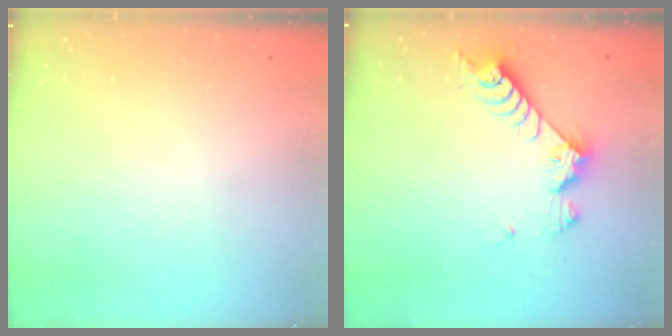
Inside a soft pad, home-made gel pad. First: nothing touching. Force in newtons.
{"total": 7.9, "press": 7.8, "slide": 1.3}